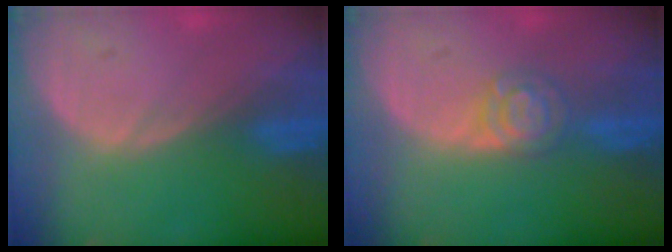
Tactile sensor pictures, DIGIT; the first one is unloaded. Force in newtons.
{"total": 4.1, "press": 4.1, "slide": 0.1}